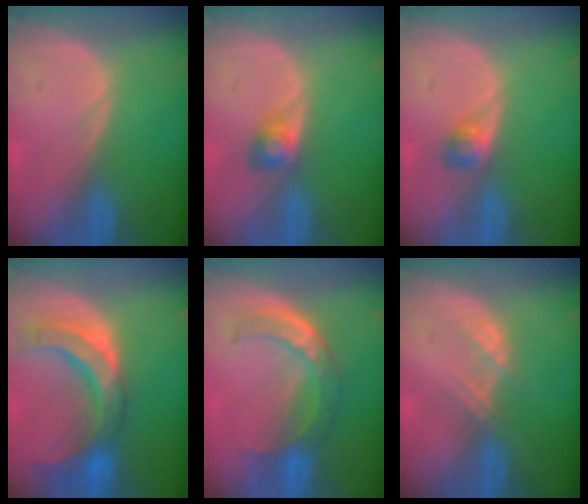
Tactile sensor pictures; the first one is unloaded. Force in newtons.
{"total": 2.6, "press": 2.6, "slide": 0.1}
{"total": 2.5, "press": 2.3, "slide": 1.0}
{"total": 10.8, "press": 9.3, "slide": 5.5}
{"total": 7.9, "press": 6.6, "slide": 4.3}
{"total": 2.3, "press": 2.3, "slide": 0.2}